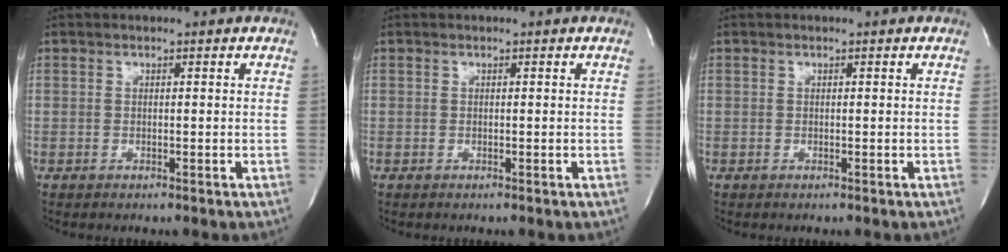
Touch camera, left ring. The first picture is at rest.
{"total": 0.0}
{"total": 0.0}